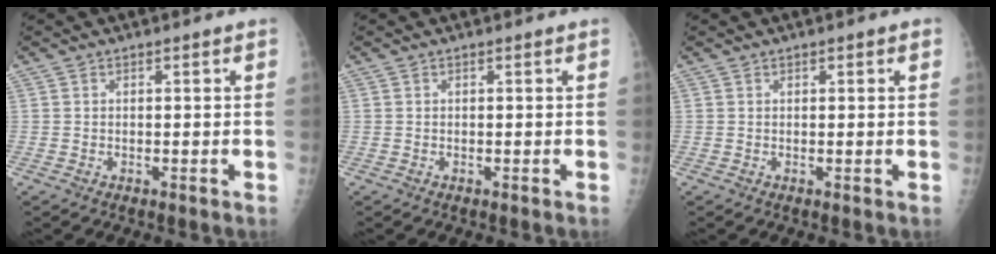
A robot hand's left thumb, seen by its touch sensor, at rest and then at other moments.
{"total": 0.0}
{"total": 1.4, "force": [0.7, 0.5, 1.1], "torque": [-0.010, 0.001, 0.007]}